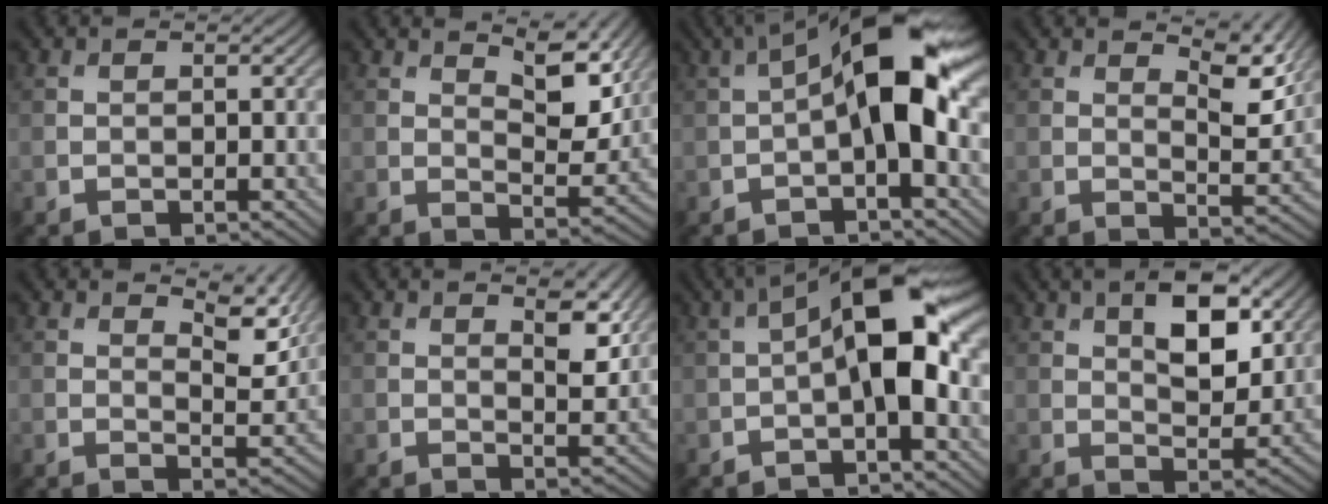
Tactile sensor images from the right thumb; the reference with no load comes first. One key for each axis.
{"total": 6.8, "fx": 4.2, "fy": 2.4, "fz": 4.8, "tx": -0.085, "ty": -0.008, "tz": 0.070}
{"total": 10.7, "fx": 0.9, "fy": 3.7, "fz": 10.0, "tx": -0.170, "ty": 0.019, "tz": 0.006}
{"total": 6.4, "fx": 4.3, "fy": 1.8, "fz": 4.3, "tx": -0.077, "ty": -0.005, "tz": 0.068}
{"total": 5.8, "fx": 4.1, "fy": 1.7, "fz": 3.7, "tx": -0.067, "ty": -0.006, "tz": 0.064}
{"total": 4.3, "fx": 2.5, "fy": 1.4, "fz": 3.3, "tx": -0.060, "ty": -0.008, "tz": 0.041}
{"total": 10.5, "fx": 0.5, "fy": 3.8, "fz": 9.8, "tx": -0.165, "ty": 0.016, "tz": 0.001}
{"total": 9.4, "fx": 4.1, "fy": 4.3, "fz": 7.2, "tx": -0.112, "ty": 0.000, "tz": 0.066}